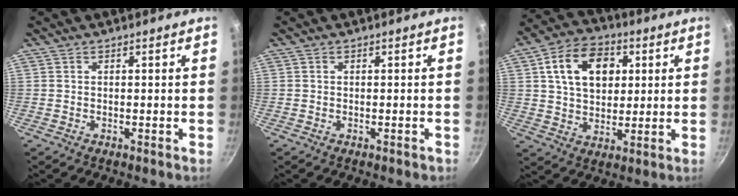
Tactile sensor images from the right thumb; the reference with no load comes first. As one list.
[{"total": 0.6, "force": [-0.3, 0.4, 0.3], "torque": [-0.001, 0.003, -0.004]}, {"total": 14.0, "force": [3.9, 9.8, 9.2], "torque": [-0.124, 0.005, 0.060]}]